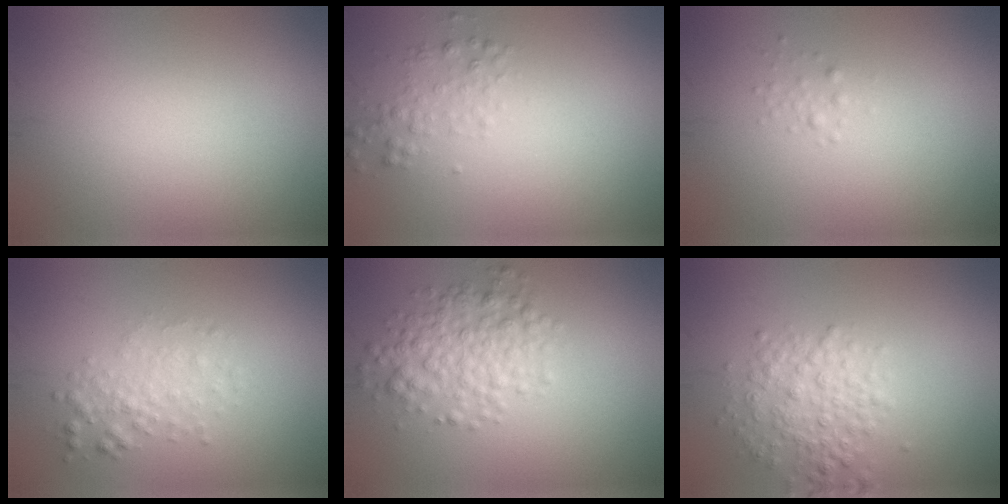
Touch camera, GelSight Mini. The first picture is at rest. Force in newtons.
{"total": 1.6, "press": 1.6, "slide": 0.0}
{"total": 0.7, "press": 0.7, "slide": 0.0}
{"total": 2.2, "press": 2.2, "slide": 0.0}
{"total": 4.2, "press": 4.2, "slide": 0.0}
{"total": 3.4, "press": 3.4, "slide": 0.1}